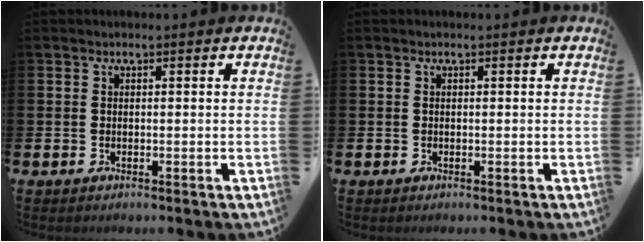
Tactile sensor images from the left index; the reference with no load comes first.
{"total": 0.0}